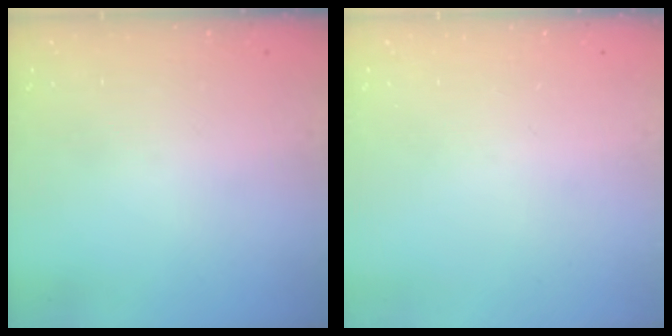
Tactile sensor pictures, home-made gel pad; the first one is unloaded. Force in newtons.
{"total": 0.0}